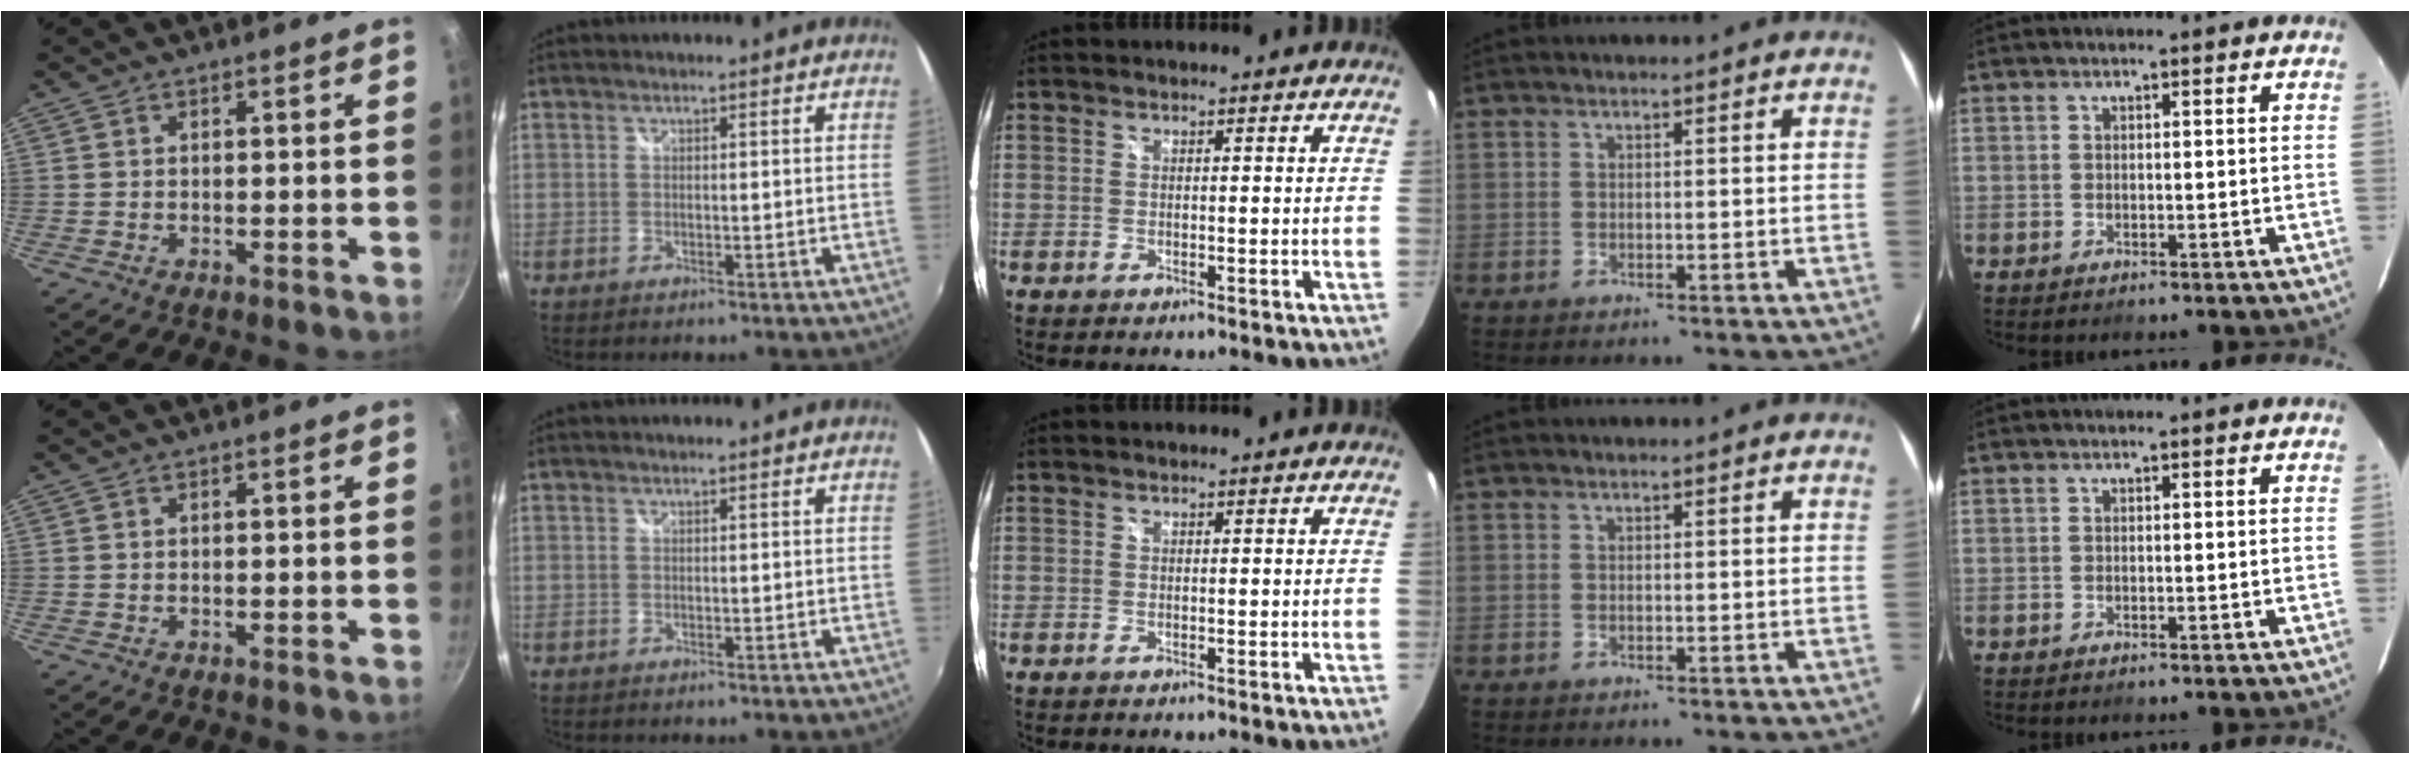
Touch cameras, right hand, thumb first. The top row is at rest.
{}